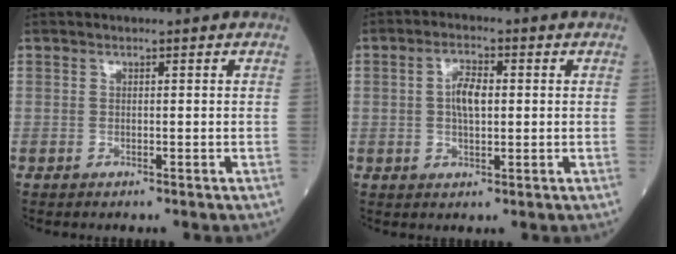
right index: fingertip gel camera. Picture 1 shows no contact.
{"total": 4.4, "force": [0.4, 1.8, 4.0], "torque": [-0.080, 0.007, 0.007]}